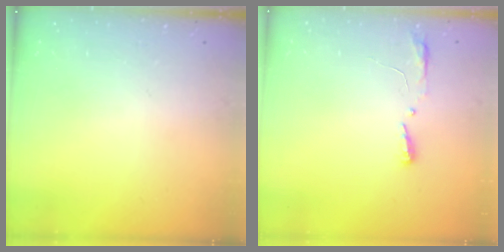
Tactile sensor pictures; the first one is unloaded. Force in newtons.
{"total": 4.1, "press": 3.9, "slide": 1.2}